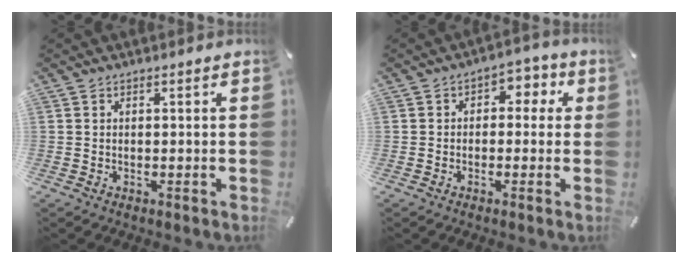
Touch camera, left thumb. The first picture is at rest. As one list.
[{"total": 4.0, "force": [-0.4, 3.2, 2.5], "torque": [-0.028, 0.006, -0.017]}]